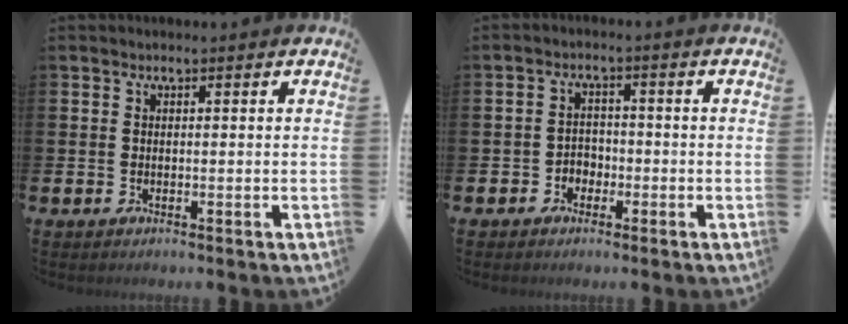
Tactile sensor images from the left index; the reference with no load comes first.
{"total": 2.5, "force": [-1.6, 1.9, 0.5], "torque": [-0.017, 0.006, -0.037]}